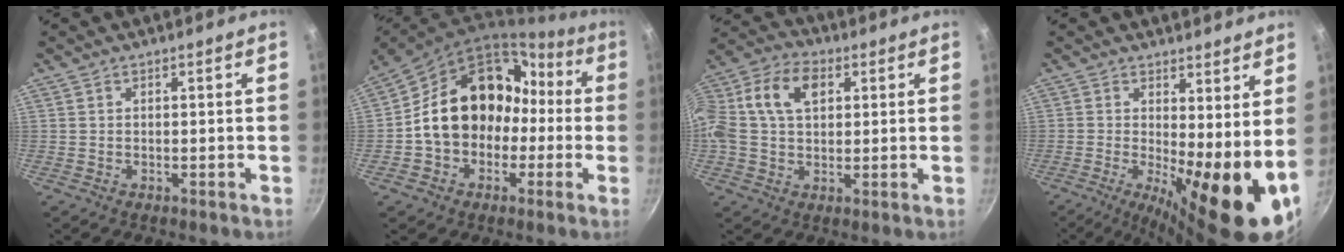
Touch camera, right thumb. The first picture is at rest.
{"total": 19.3, "force": [-1.1, 15.6, 11.3], "torque": [-0.148, 0.077, -0.010]}
{"total": 15.6, "force": [3.5, 10.4, 11.1], "torque": [-0.216, 0.030, 0.047]}
{"total": 13.1, "force": [-0.3, 3.9, 12.5], "torque": [-0.172, -0.012, -0.003]}